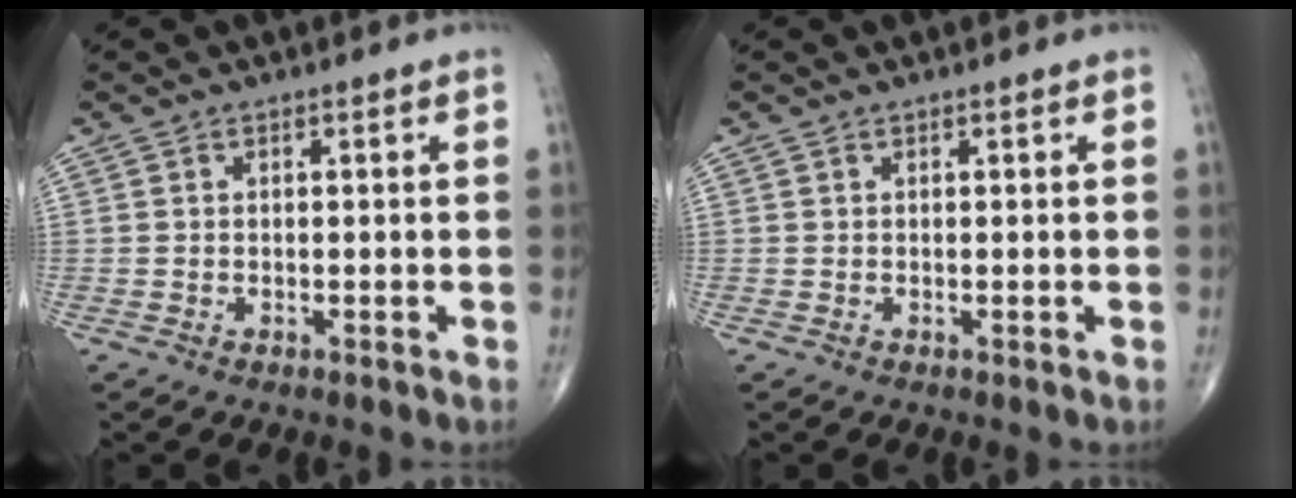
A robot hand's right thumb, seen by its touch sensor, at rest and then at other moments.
{"total": 0.0}